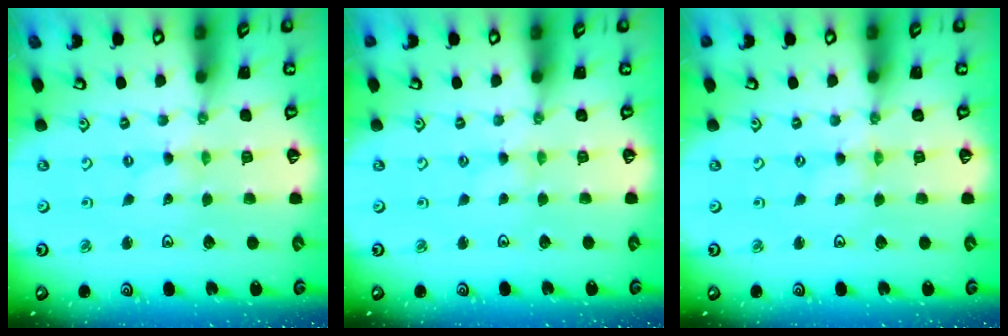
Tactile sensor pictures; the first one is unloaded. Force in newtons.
{"total": 1.0, "press": 1.0, "slide": 0.3}
{"total": 0.0}